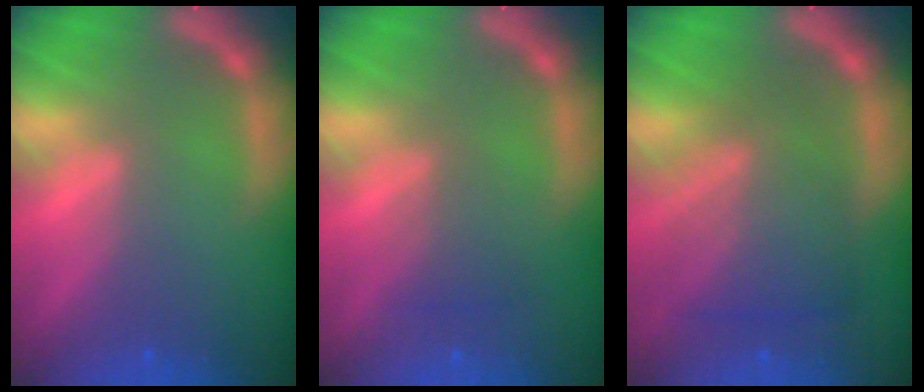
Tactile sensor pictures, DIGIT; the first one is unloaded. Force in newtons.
{"total": 2.0}
{"total": 7.0}